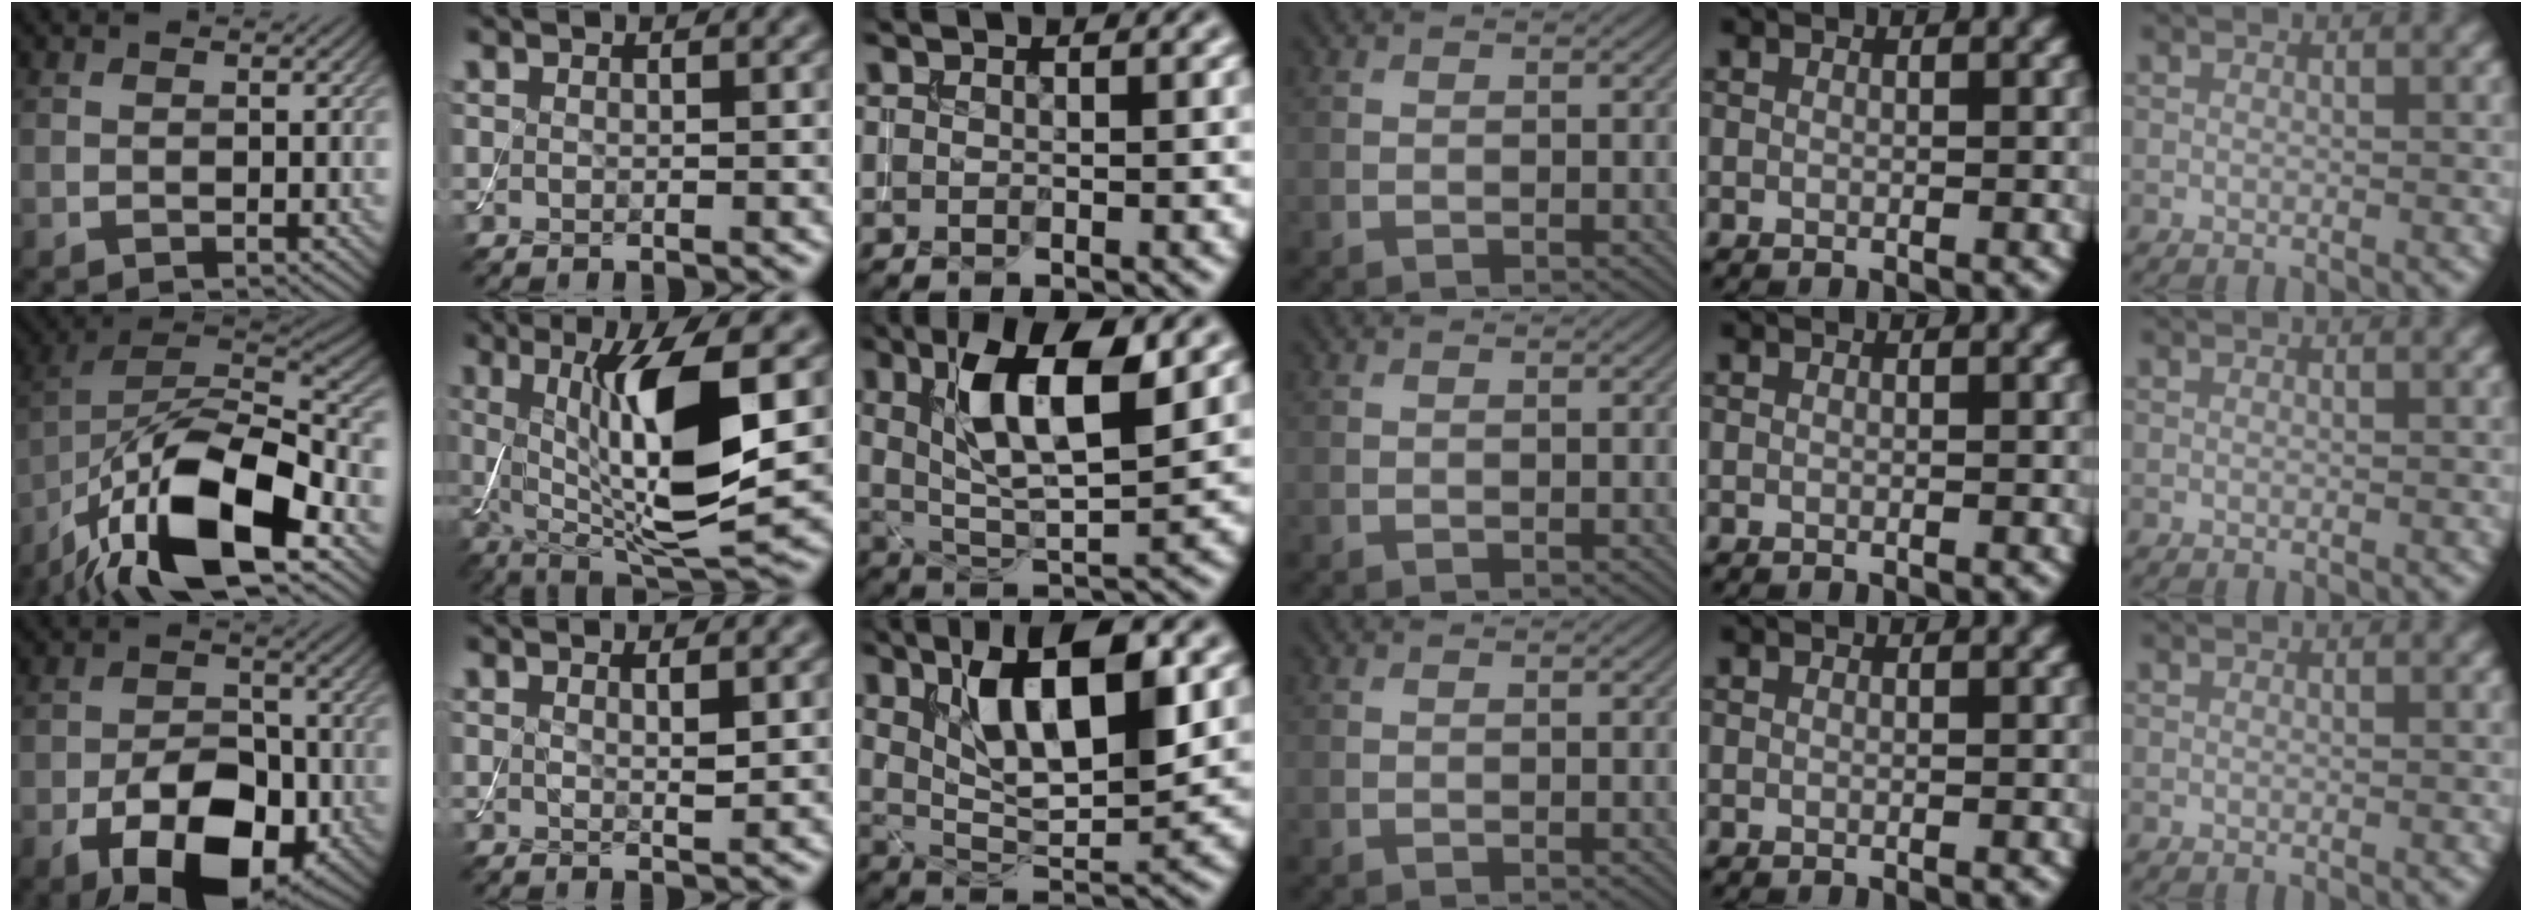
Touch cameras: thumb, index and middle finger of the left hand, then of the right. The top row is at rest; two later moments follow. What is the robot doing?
{"motion": "assemble", "object": "toy tower of hanoi"}